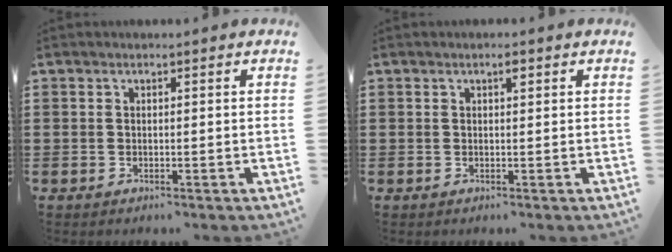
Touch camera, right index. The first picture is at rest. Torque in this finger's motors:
{"motor_torque": [0.06, -0.05, 0.01, 0.00]}